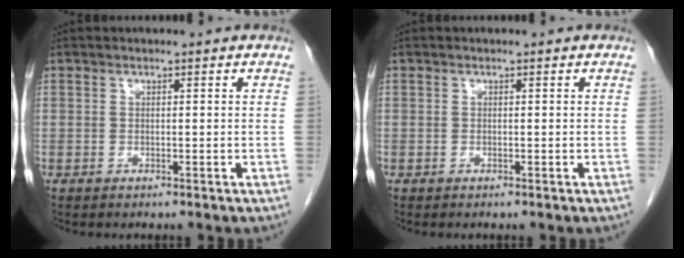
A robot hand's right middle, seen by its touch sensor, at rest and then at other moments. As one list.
[{"total": 0.0}]